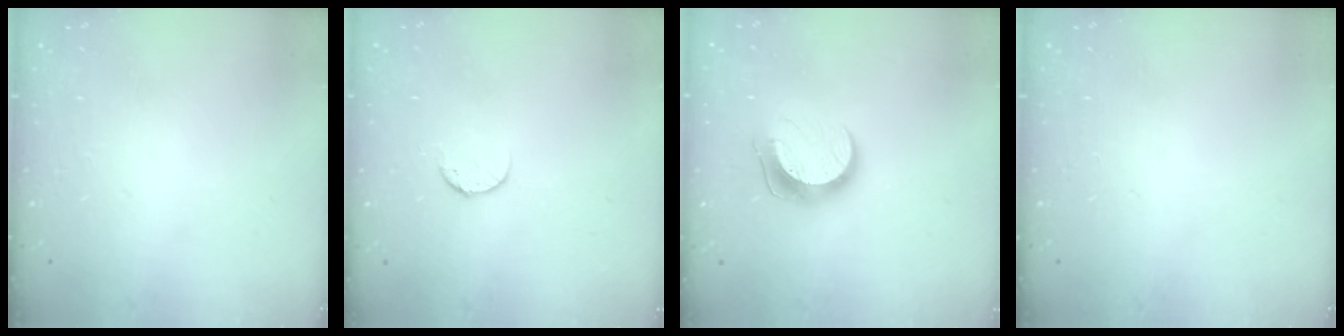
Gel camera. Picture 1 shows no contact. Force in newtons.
{"total": 6.5, "press": 6.4, "slide": 0.7}
{"total": 10.1, "press": 10.1, "slide": 0.4}
{"total": 0.0}